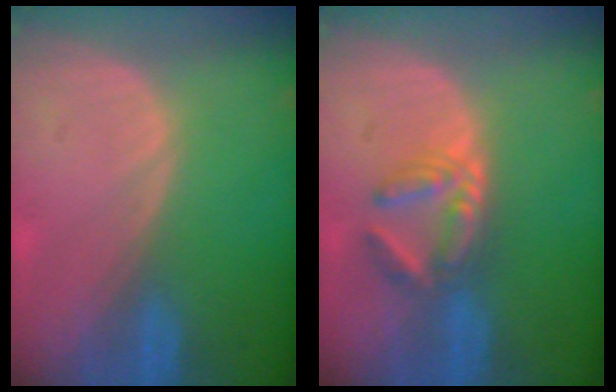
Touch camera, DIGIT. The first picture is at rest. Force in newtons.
{"total": 5.7, "press": 5.1, "slide": 2.7}